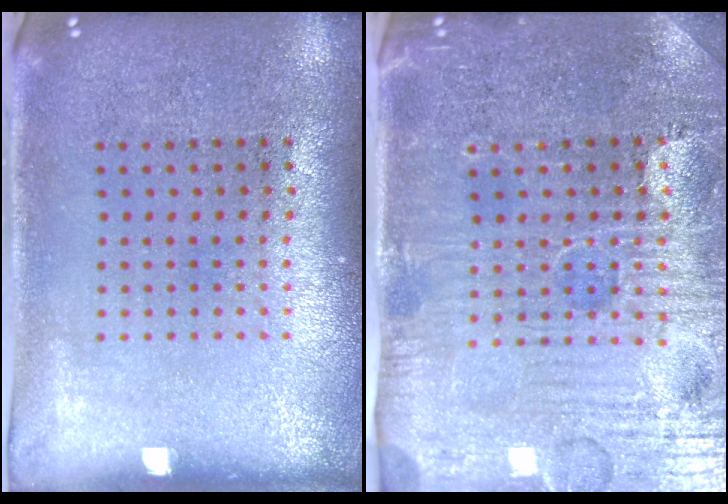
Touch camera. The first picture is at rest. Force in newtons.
{"total": 5.2, "press": 4.8, "slide": 1.9}